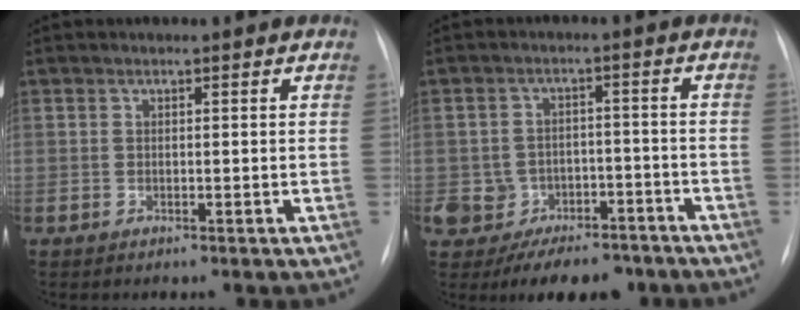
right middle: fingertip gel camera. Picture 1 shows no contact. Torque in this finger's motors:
{"motor_torque": [1.09, -1.05, 0.60, 0.11]}